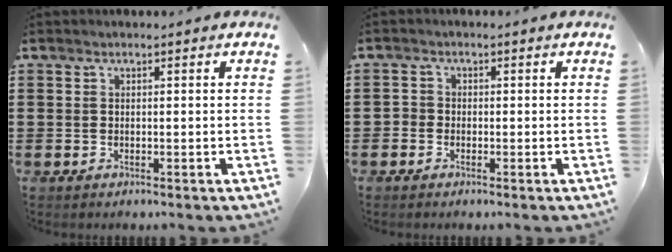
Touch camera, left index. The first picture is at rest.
{"total": 1.1, "force": [-0.6, 0.9, 0.3], "torque": [-0.009, 0.003, -0.013]}